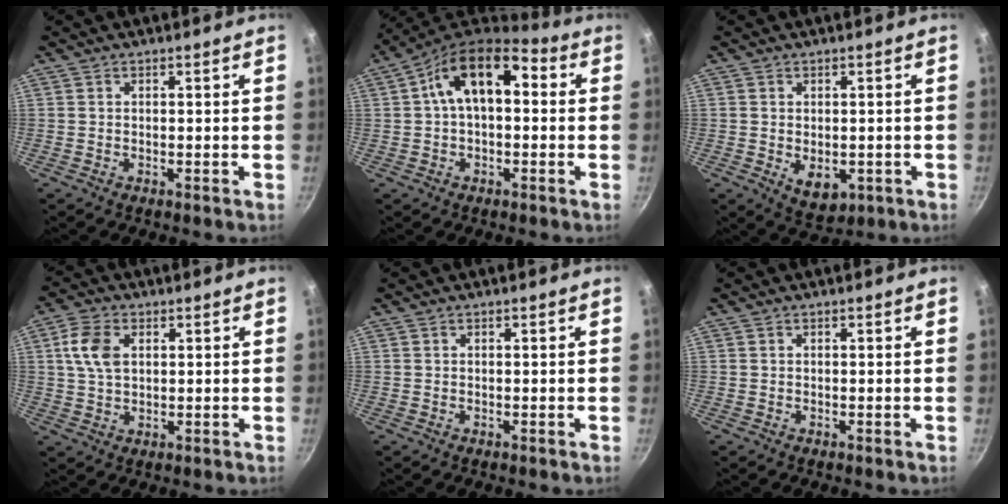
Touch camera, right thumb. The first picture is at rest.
{"total": 14.0, "force": [2.4, 8.1, 11.2], "torque": [-0.167, 0.036, 0.020]}
{"total": 6.0, "force": [-1.1, 4.1, 4.2], "torque": [-0.051, -0.007, -0.002]}
{"total": 6.9, "force": [1.7, 4.5, 4.9], "torque": [-0.087, 0.004, 0.031]}
{"total": 0.0}
{"total": 0.0}